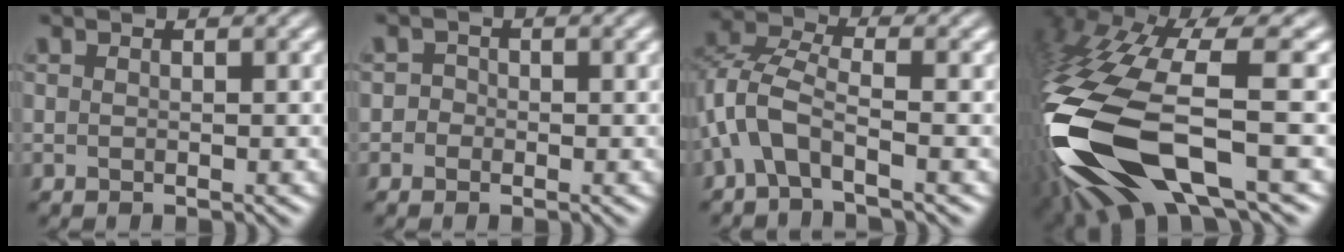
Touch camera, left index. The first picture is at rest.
{"total": 1.0, "force": [-0.3, 1.0, 0.2], "torque": [0.007, -0.001, -0.011]}
{"total": 4.8, "force": [-2.3, 1.9, 3.8], "torque": [-0.087, 0.010, -0.056]}
{"total": 15.8, "force": [-4.0, 6.3, 13.9], "torque": [-0.324, -0.023, -0.058]}